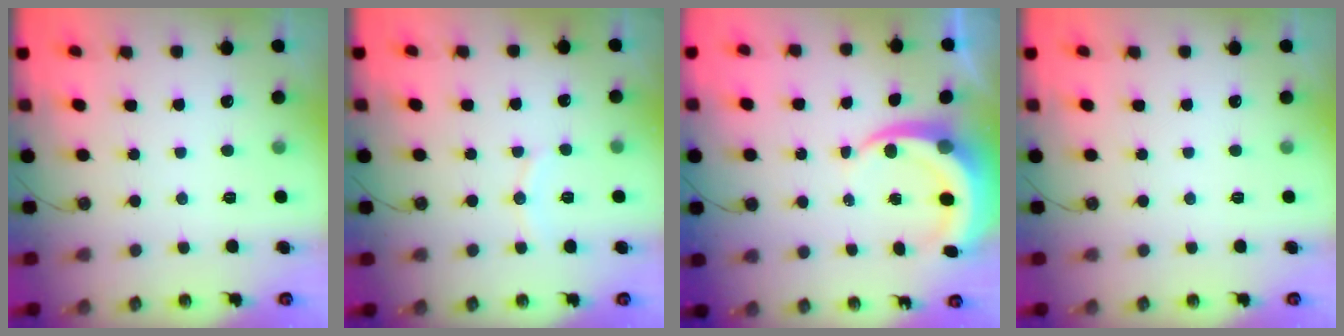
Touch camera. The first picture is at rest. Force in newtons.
{"total": 5.8, "press": 5.8, "slide": 0.5}
{"total": 7.1, "press": 7.1, "slide": 0.9}
{"total": 0.0}